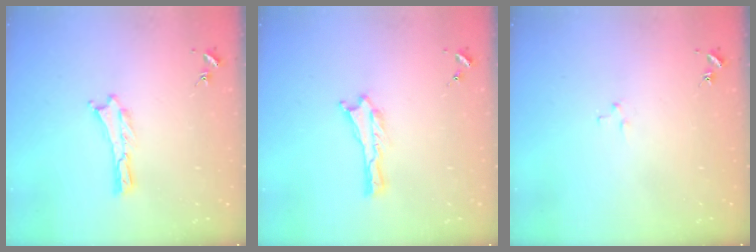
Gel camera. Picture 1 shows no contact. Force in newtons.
{"total": 0.0}
{"total": 1.8, "press": 1.8, "slide": 0.1}